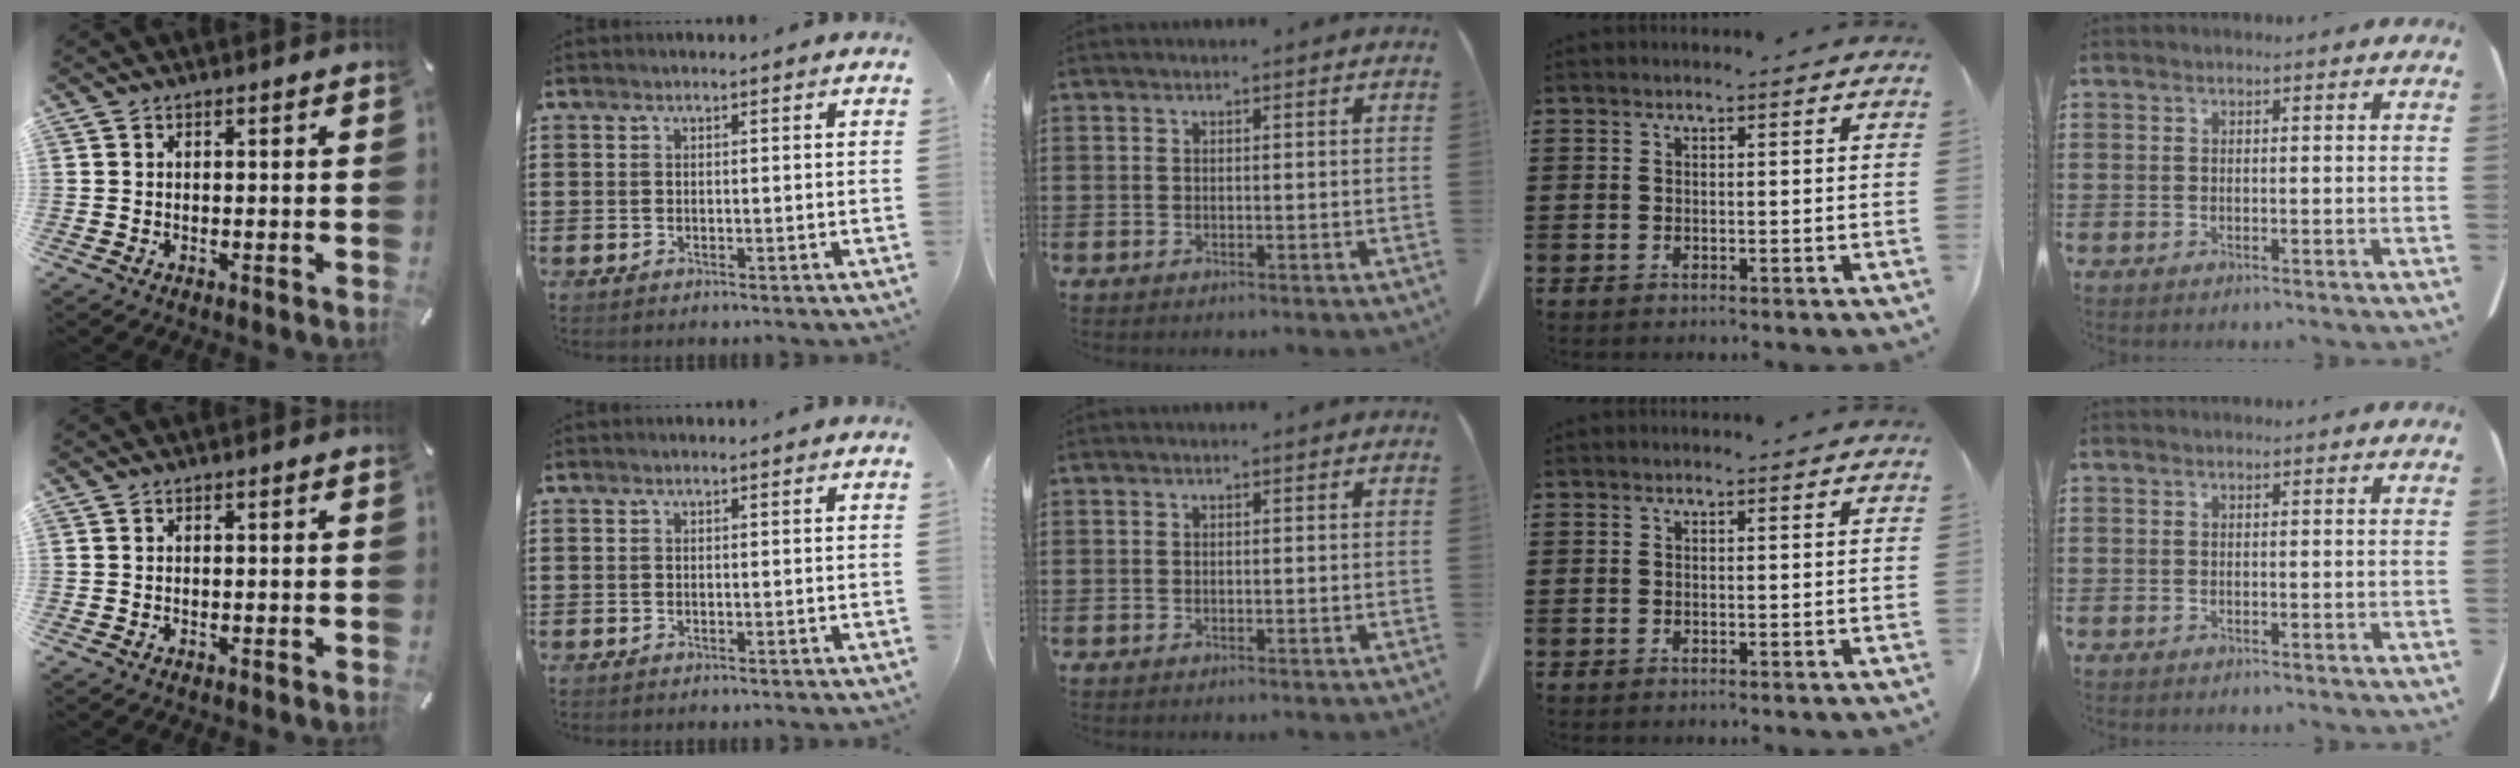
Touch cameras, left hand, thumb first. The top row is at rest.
{}